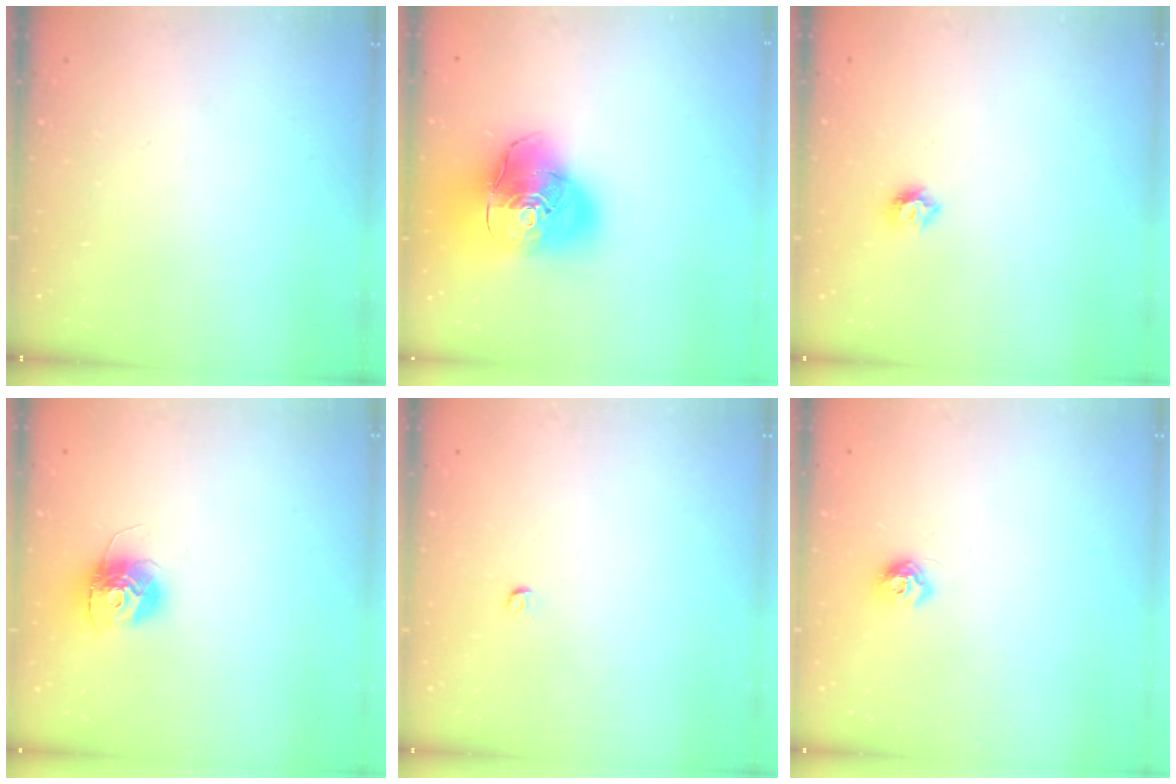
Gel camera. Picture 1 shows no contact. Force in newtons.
{"total": 22.5, "press": 22.3, "slide": 3.4}
{"total": 6.0, "press": 5.9, "slide": 0.7}
{"total": 12.3, "press": 12.3, "slide": 1.0}
{"total": 3.0, "press": 2.9, "slide": 0.4}
{"total": 7.2, "press": 7.2, "slide": 0.5}